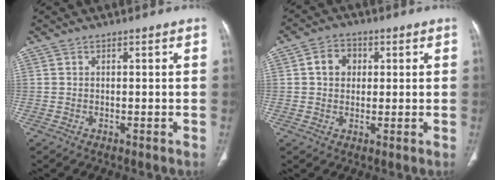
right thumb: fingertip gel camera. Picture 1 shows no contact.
{"total": 5.2, "force": [1.1, 4.3, 2.7], "torque": [-0.022, 0.008, 0.012]}